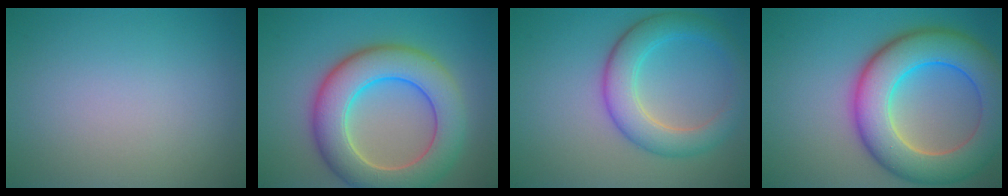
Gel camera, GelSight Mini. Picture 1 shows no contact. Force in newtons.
{"total": 9.0, "press": 9.0, "slide": 0.5}
{"total": 5.2, "press": 5.2, "slide": 0.1}
{"total": 10.6, "press": 10.5, "slide": 0.5}